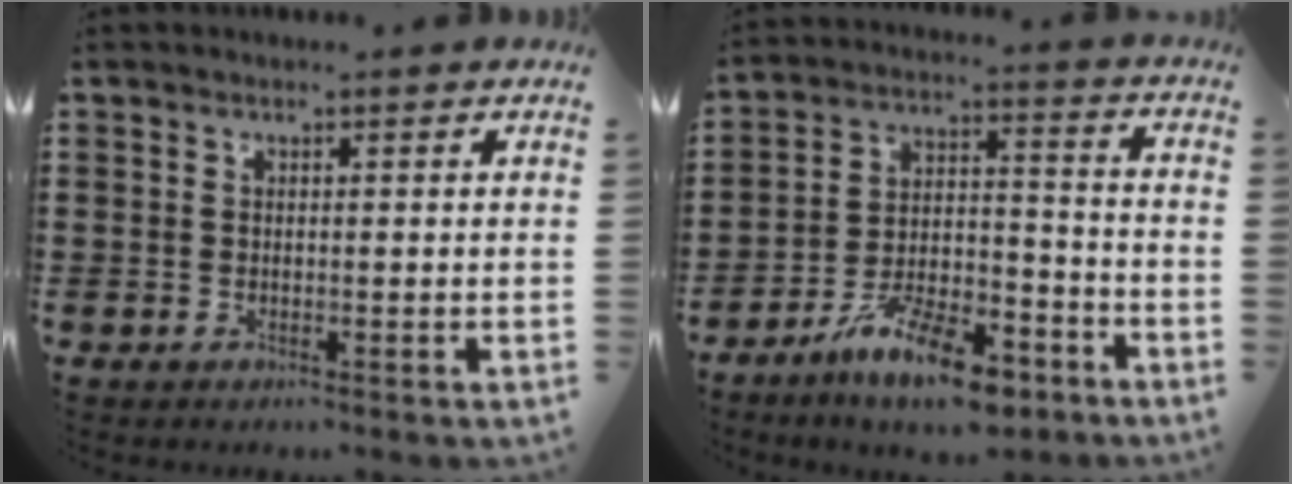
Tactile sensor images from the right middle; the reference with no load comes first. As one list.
[{"total": 11.7, "force": [-8.9, 3.1, 6.9], "torque": [-0.127, 0.030, -0.167]}]